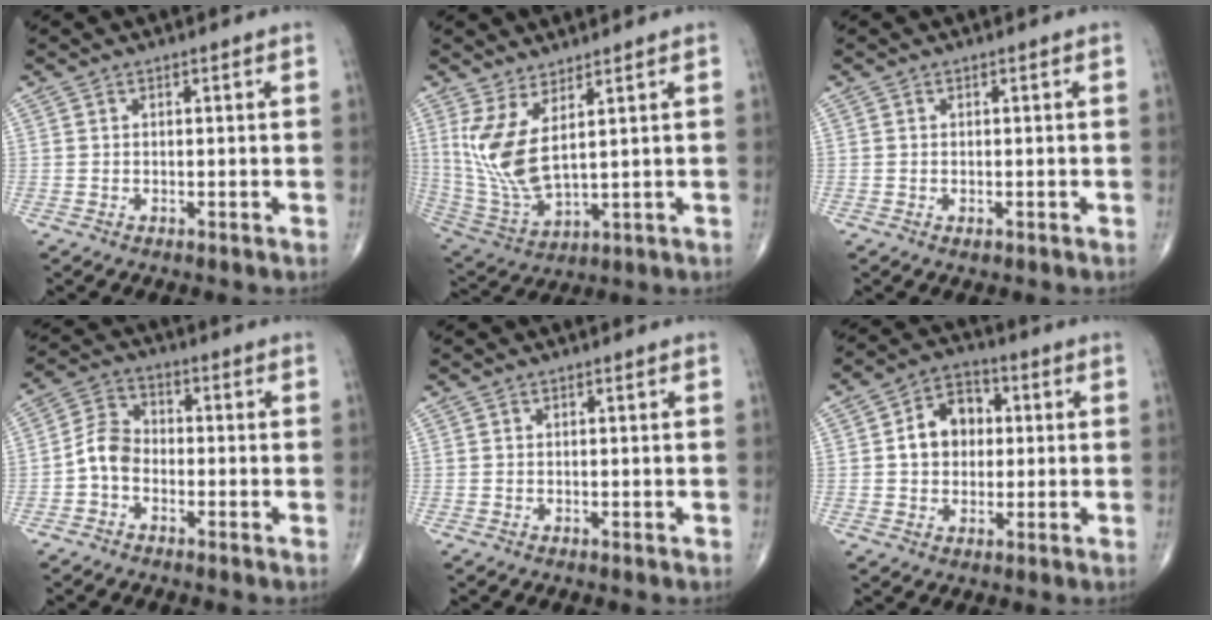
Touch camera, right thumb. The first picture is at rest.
{"total": 10.9, "force": [3.6, 3.8, 9.6], "torque": [-0.216, -0.035, 0.089]}
{"total": 0.6, "force": [-0.3, 0.4, 0.4], "torque": [-0.008, -0.001, -0.002]}
{"total": 5.8, "force": [-2.0, 4.1, 3.5], "torque": [-0.056, 0.023, -0.052]}
{"total": 0.0}
{"total": 9.1, "force": [0.9, 7.0, 5.7], "torque": [-0.066, 0.019, 0.007]}